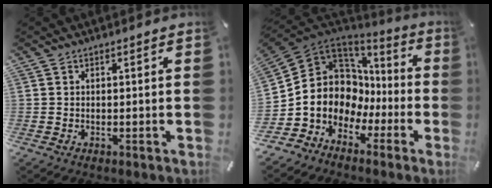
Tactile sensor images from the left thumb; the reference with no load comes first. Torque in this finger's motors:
{"motor_torque": [-0.08, 1.97, 1.42, 1.36, 0.14]}